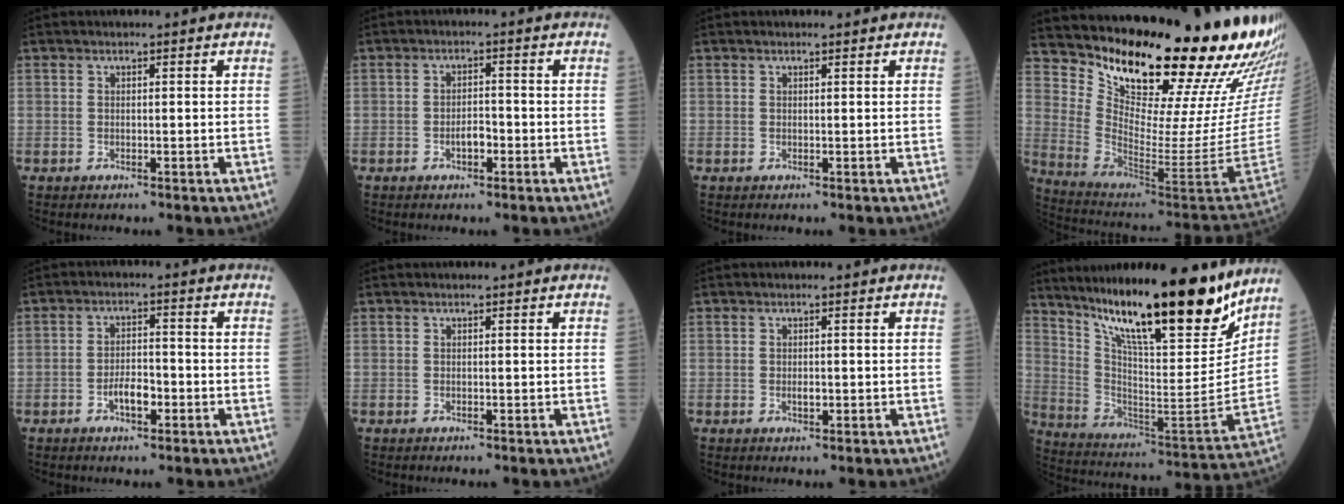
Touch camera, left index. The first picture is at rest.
{"total": 2.5, "force": [-1.1, 1.1, 1.9], "torque": [-0.033, 0.005, -0.020]}
{"total": 0.7, "force": [0.7, 0.2, 0.1], "torque": [-0.008, 0.003, 0.010]}
{"total": 27.8, "force": [22.6, 1.9, 16.0], "torque": [-0.261, -0.110, 0.319]}
{"total": 3.8, "force": [-1.7, 1.6, 3.0], "torque": [-0.057, 0.004, -0.032]}
{"total": 0.0}
{"total": 1.0, "force": [0.0, 0.5, 0.8], "torque": [-0.016, -0.001, 0.000]}
{"total": 25.3, "force": [20.0, 3.8, 15.0], "torque": [-0.252, -0.038, 0.317]}